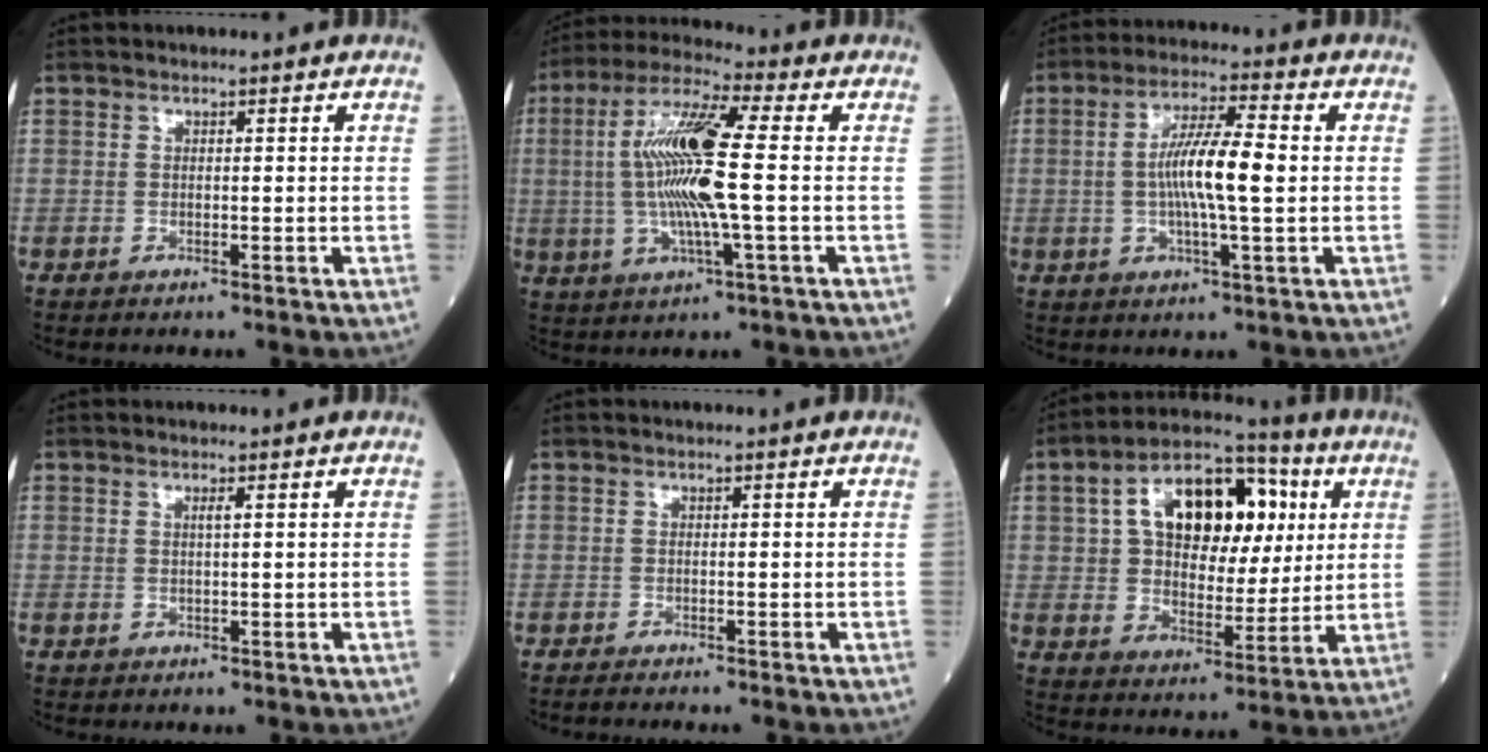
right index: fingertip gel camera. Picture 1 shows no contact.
{"total": 14.3, "force": [0.1, 1.2, 14.2], "torque": [-0.290, 0.006, -0.005]}
{"total": 9.4, "force": [0.0, 0.8, 9.3], "torque": [-0.173, 0.007, -0.006]}
{"total": 0.7, "force": [0.2, -0.1, 0.6], "torque": [-0.016, 0.001, 0.005]}
{"total": 1.2, "force": [-1.2, -0.1, 0.3], "torque": [-0.013, -0.005, -0.021]}
{"total": 17.0, "force": [5.0, 9.4, 13.2], "torque": [-0.220, 0.037, 0.079]}